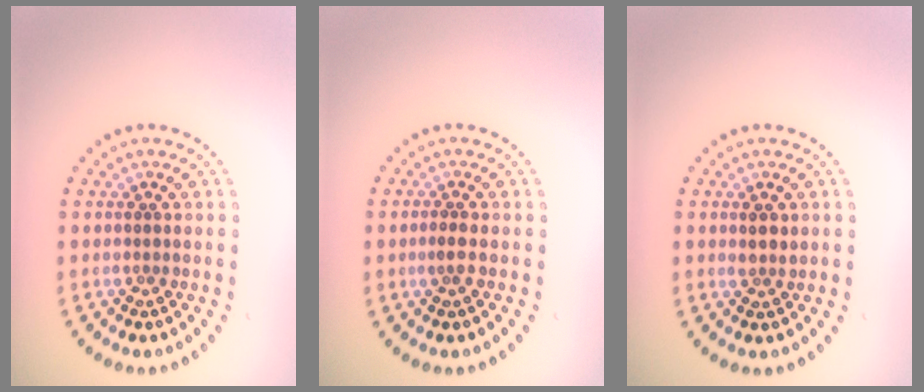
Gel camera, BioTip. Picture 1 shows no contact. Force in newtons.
{"total": 1.2, "press": 1.1, "slide": 0.5}
{"total": 1.3, "press": 1.1, "slide": 0.6}